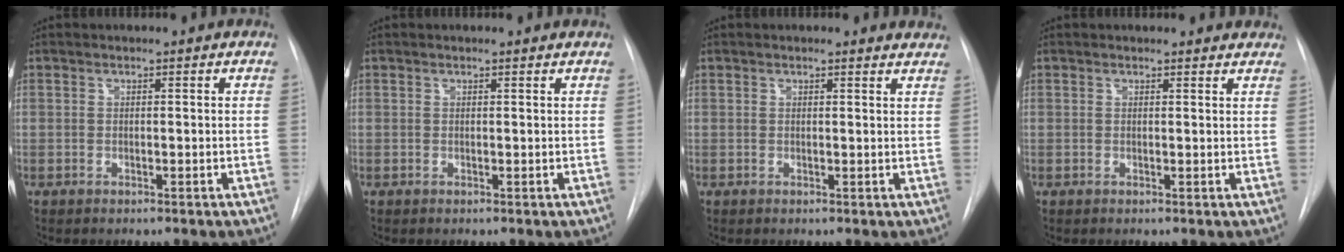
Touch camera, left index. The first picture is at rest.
{"total": 1.5, "force": [1.5, 0.1, 0.1], "torque": [-0.012, 0.002, 0.014]}
{"total": 5.5, "force": [5.3, 1.3, 0.0], "torque": [0.023, -0.032, 0.026]}
{"total": 5.7, "force": [5.4, 1.6, 0.9], "torque": [0.006, 0.002, 0.041]}